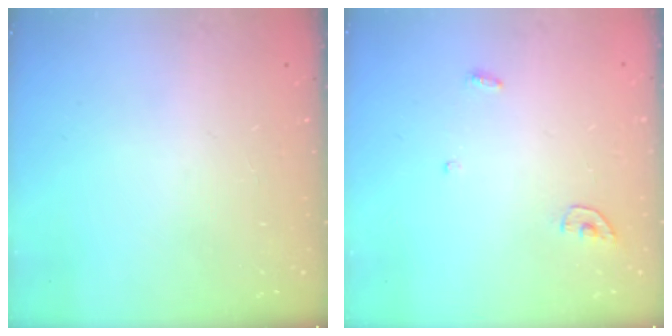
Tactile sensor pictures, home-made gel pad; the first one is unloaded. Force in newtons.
{"total": 3.8, "press": 3.8, "slide": 0.3}